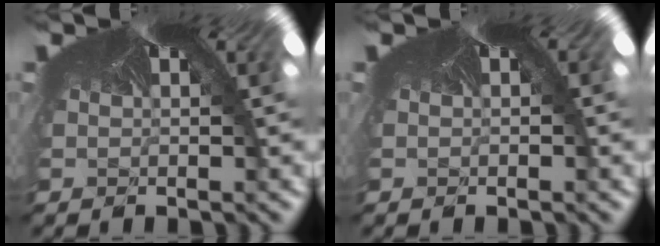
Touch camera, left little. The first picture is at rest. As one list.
[{"total": 0.7, "force": [0.1, 0.4, 0.5], "torque": [-0.008, 0.003, -0.001]}]